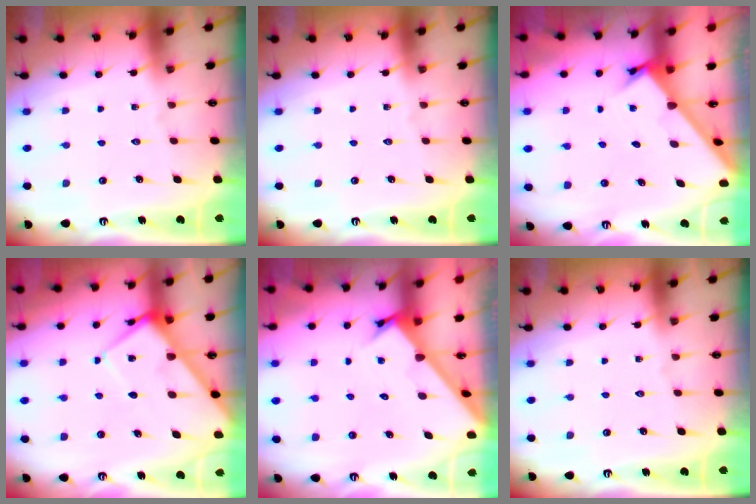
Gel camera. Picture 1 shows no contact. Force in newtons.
{"total": 0.0}
{"total": 1.8, "press": 1.8, "slide": 0.2}
{"total": 7.9, "press": 7.9, "slide": 0.8}
{"total": 2.9, "press": 2.9, "slide": 0.2}
{"total": 0.0}